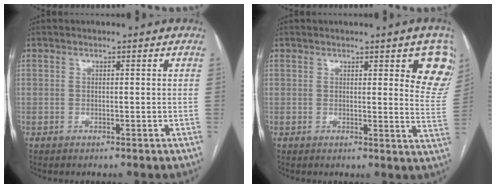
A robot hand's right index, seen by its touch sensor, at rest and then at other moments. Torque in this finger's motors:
{"motor_torque": [0.15, 0.18, 0.21, 0.01]}